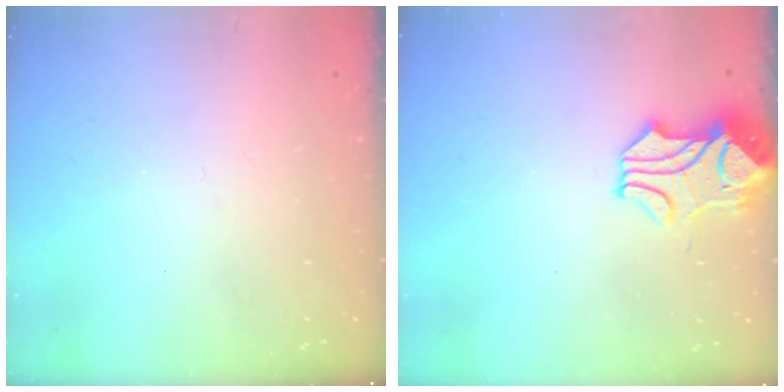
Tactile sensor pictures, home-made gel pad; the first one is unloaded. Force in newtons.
{"total": 2.8, "press": 2.5, "slide": 1.1}